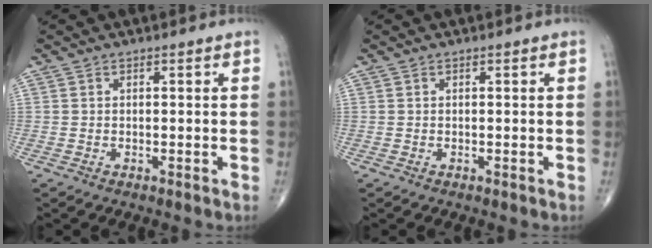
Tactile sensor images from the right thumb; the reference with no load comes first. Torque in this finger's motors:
{"motor_torque": [0.05, 0.05, 0.00, 0.00, 0.00]}